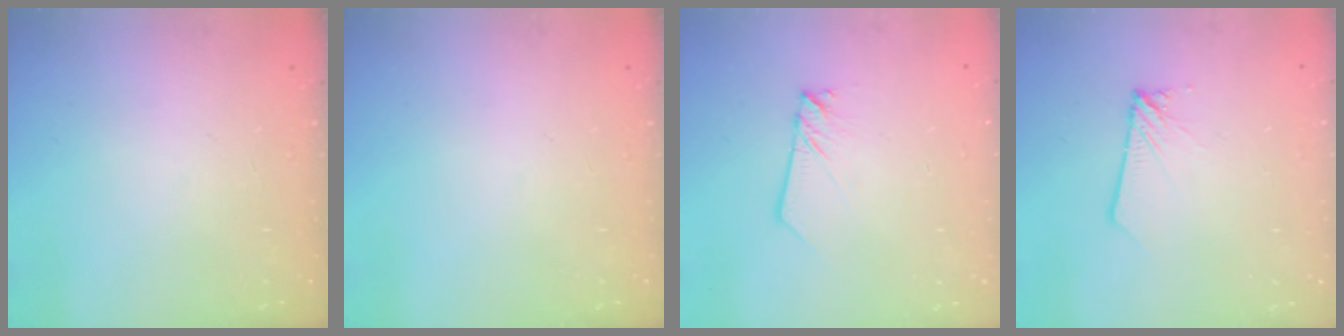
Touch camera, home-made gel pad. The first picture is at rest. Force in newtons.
{"total": 0.0}
{"total": 2.7, "press": 2.6, "slide": 0.3}
{"total": 1.8, "press": 1.8, "slide": 0.2}